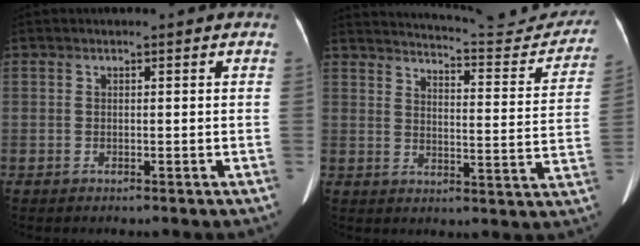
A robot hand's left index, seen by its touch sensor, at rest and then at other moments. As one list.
[{"total": 19.5, "force": [18.6, 2.0, 5.5], "torque": [-0.069, -0.057, 0.224]}]